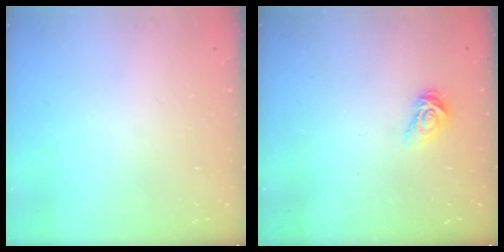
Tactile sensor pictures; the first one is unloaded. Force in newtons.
{"total": 4.5, "press": 4.5, "slide": 0.4}